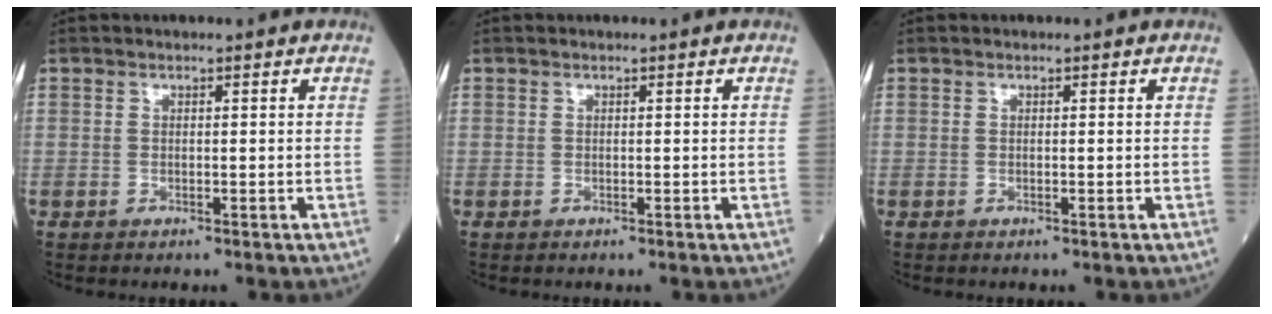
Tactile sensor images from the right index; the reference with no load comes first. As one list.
[{"total": 0.0}, {"total": 0.0}]